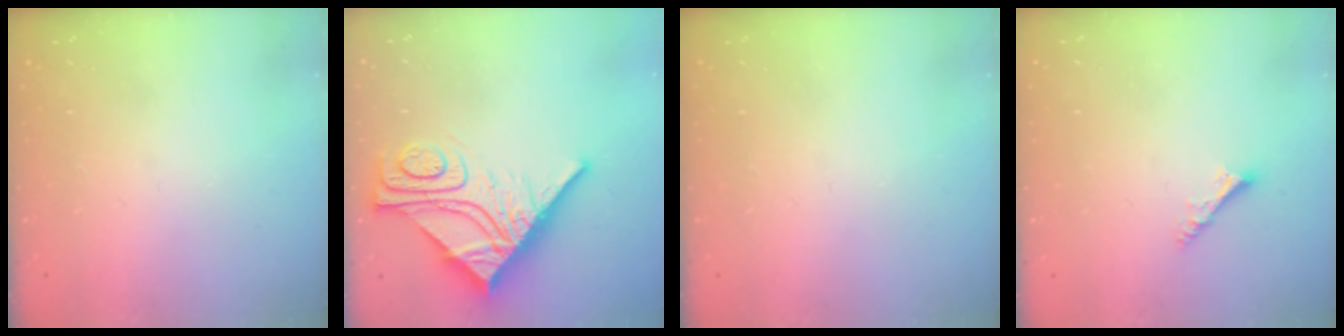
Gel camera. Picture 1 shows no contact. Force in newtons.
{"total": 17.5, "press": 17.4, "slide": 1.6}
{"total": 0.0}
{"total": 4.4, "press": 4.4, "slide": 0.1}